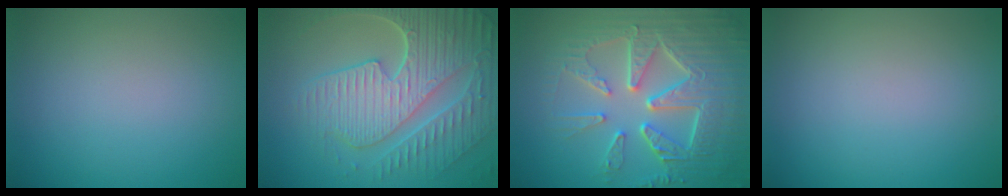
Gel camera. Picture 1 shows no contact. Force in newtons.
{"total": 9.0, "press": 6.4, "slide": 6.3}
{"total": 9.1, "press": 6.5, "slide": 6.3}
{"total": 0.0}